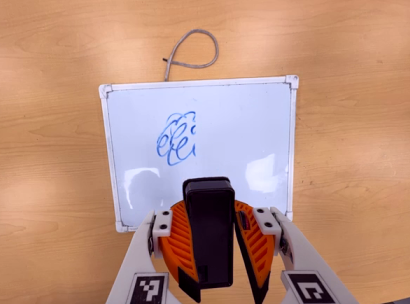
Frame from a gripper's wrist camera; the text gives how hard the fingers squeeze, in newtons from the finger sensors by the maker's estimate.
{"total": 10.8, "left": 10.3, "right": 11.3}